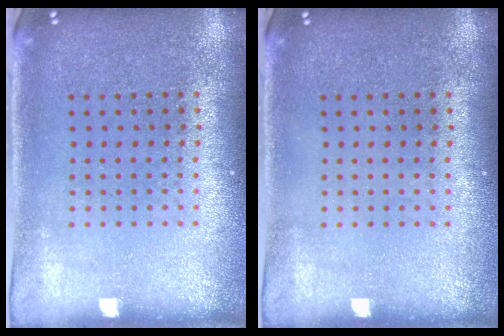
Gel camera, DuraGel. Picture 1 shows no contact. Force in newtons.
{"total": 0.0}